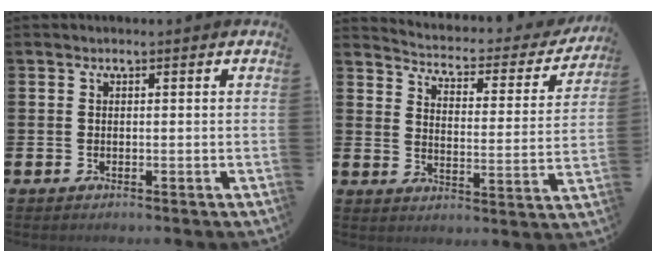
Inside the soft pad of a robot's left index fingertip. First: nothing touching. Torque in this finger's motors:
{"motor_torque": [0.96, -1.18, 0.16, -0.01]}